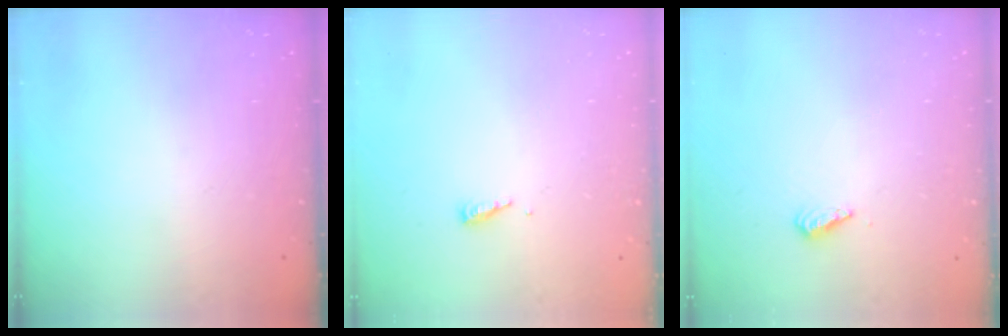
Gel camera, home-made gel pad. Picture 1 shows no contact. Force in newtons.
{"total": 4.7, "press": 4.6, "slide": 0.4}
{"total": 4.2, "press": 4.1, "slide": 1.0}